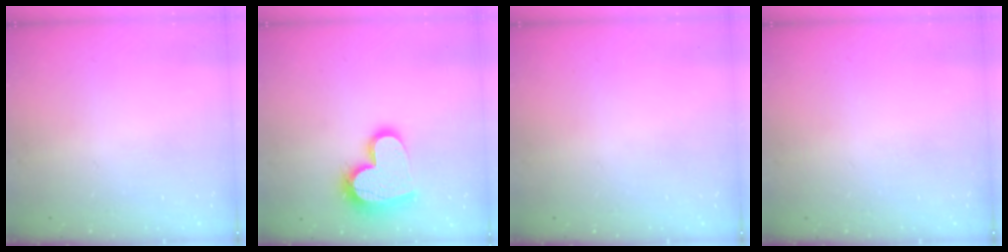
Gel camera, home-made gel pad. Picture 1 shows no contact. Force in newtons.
{"total": 16.4, "press": 16.3, "slide": 1.2}
{"total": 0.0}
{"total": 0.0}